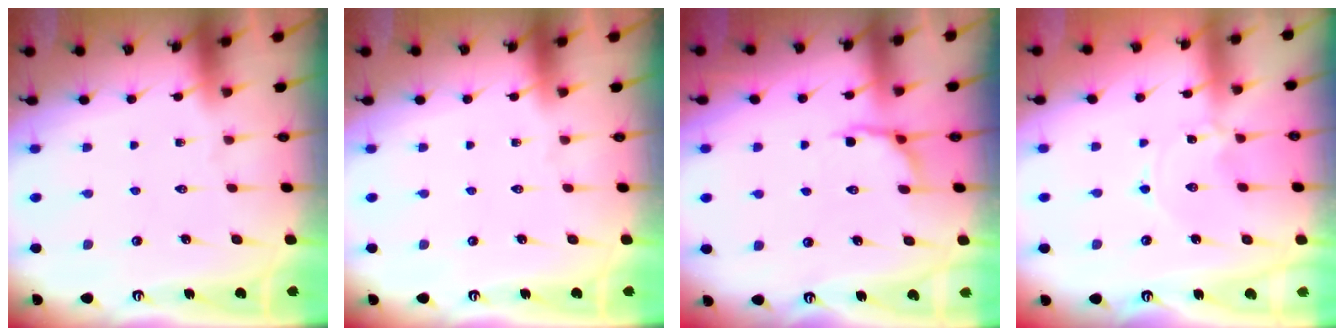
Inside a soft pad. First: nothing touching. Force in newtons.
{"total": 0.0}
{"total": 3.9, "press": 3.1, "slide": 2.4}
{"total": 0.0}